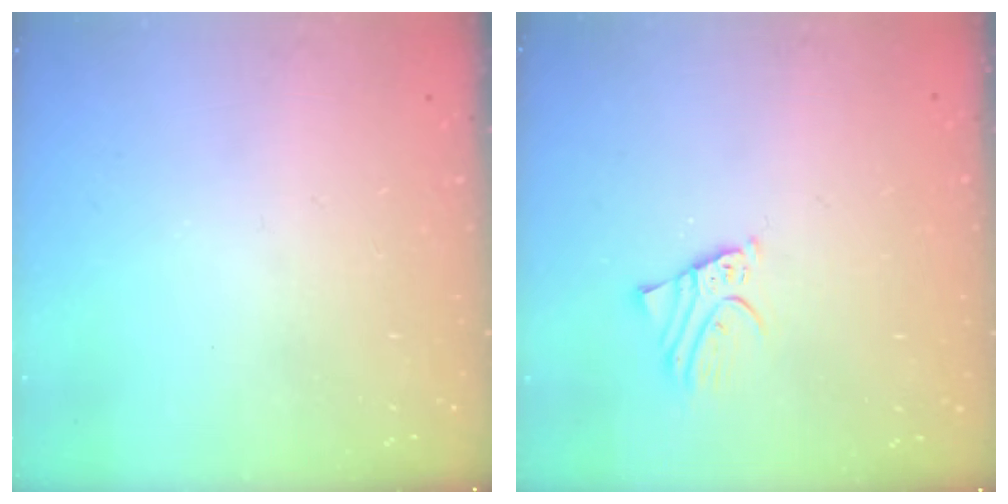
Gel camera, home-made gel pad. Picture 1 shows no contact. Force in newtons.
{"total": 2.2, "press": 2.2, "slide": 0.1}